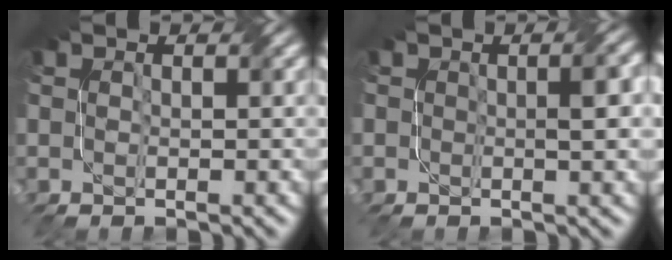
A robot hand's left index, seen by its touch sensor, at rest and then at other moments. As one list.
[{"total": 1.8, "force": [-0.1, 0.4, 1.7], "torque": [-0.019, 0.005, -0.001]}]